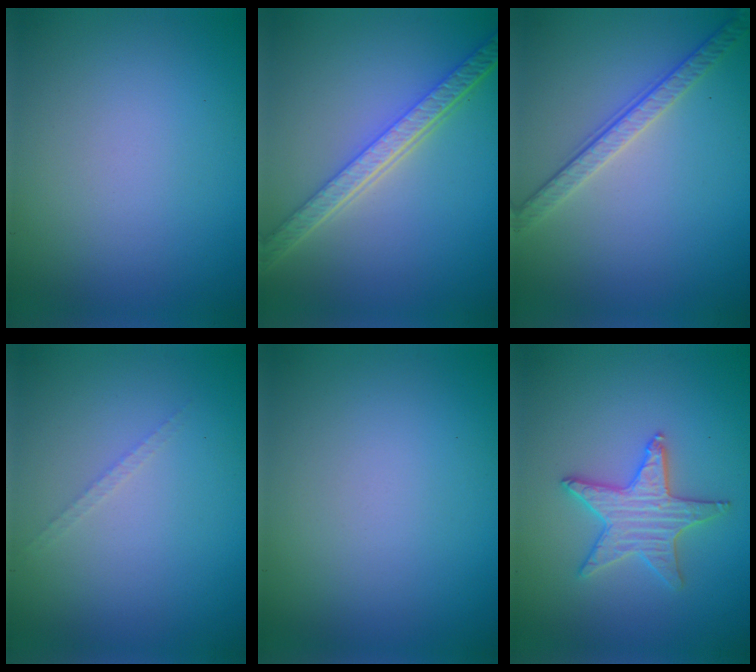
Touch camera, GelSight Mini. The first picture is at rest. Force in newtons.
{"total": 5.8, "press": 4.4, "slide": 3.8}
{"total": 3.5, "press": 2.8, "slide": 2.0}
{"total": 0.8, "press": 0.8, "slide": 0.0}
{"total": 0.0}
{"total": 3.3, "press": 3.3, "slide": 0.3}